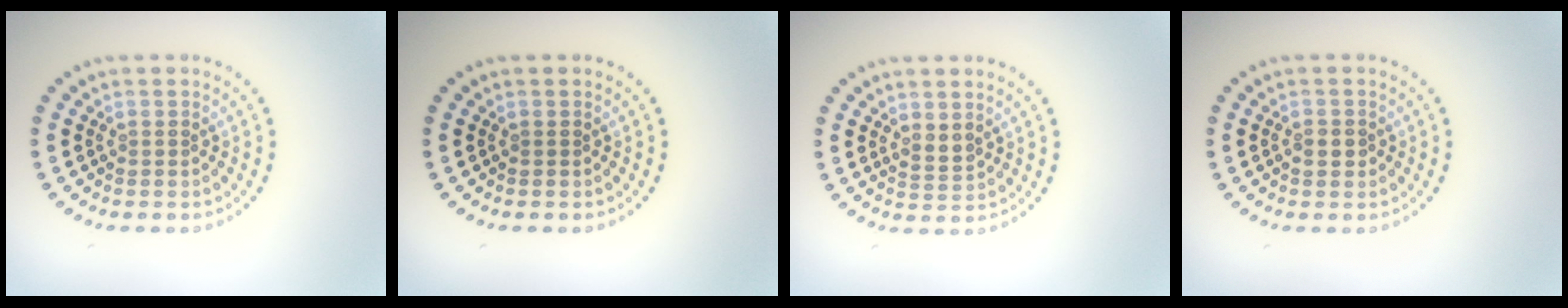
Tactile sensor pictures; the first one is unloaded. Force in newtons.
{"total": 0.0}
{"total": 1.5, "press": 1.2, "slide": 0.9}
{"total": 1.3, "press": 1.3, "slide": 0.1}